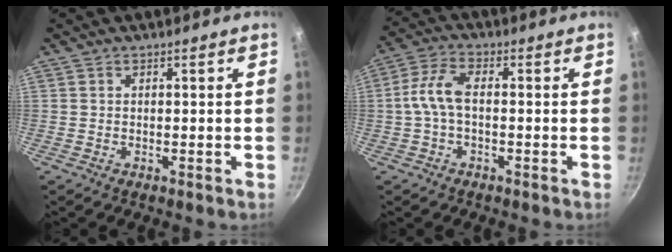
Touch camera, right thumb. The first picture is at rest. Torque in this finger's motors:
{"motor_torque": [-0.27, -0.16, -0.02, -0.08, 0.08]}